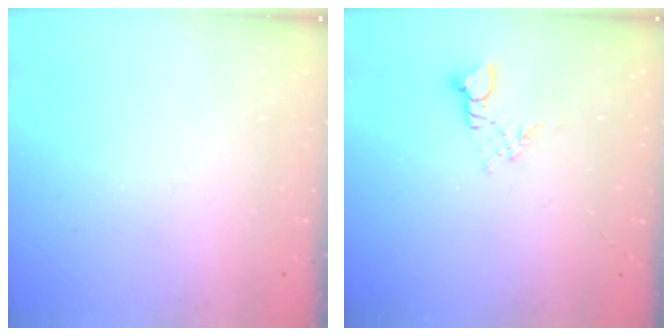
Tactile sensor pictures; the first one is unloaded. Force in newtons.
{"total": 3.5, "press": 3.4, "slide": 0.5}